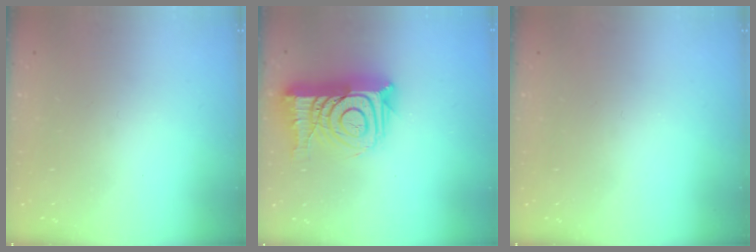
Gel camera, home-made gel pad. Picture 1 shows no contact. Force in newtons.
{"total": 19.3, "press": 19.2, "slide": 1.6}
{"total": 0.0}